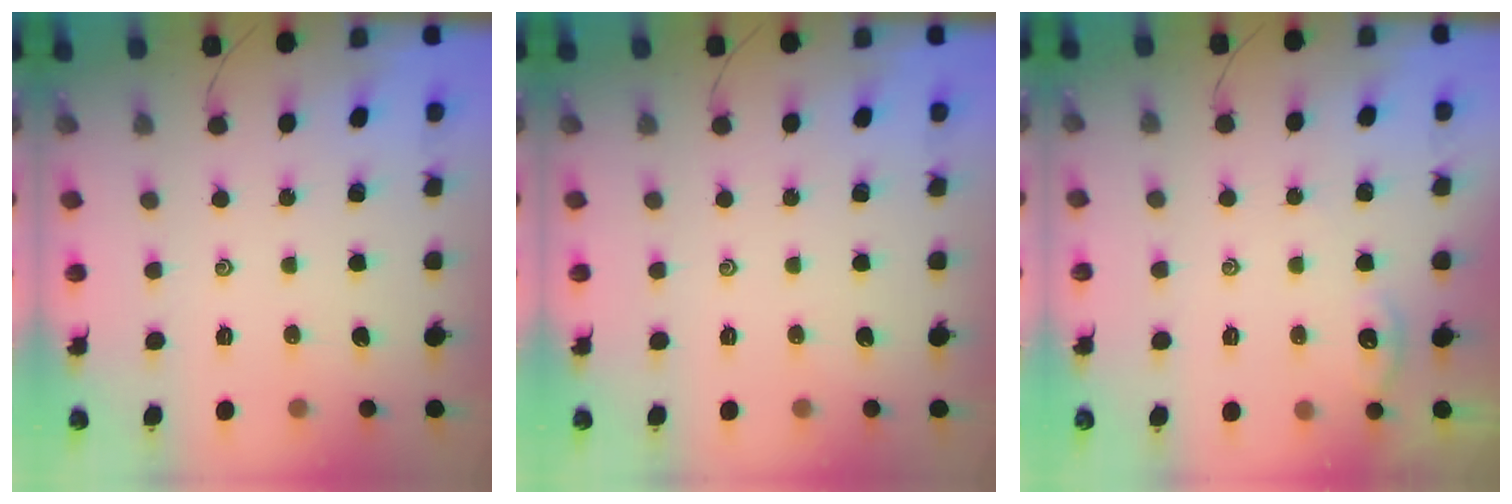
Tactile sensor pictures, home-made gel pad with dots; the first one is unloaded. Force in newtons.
{"total": 0.0}
{"total": 2.0, "press": 2.0, "slide": 0.2}